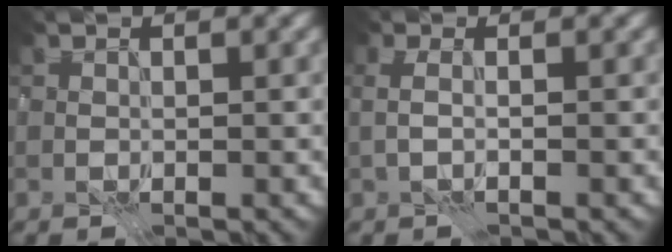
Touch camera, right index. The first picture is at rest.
{"total": 0.9, "force": [-0.5, 0.0, 0.7], "torque": [-0.014, -0.001, -0.012]}